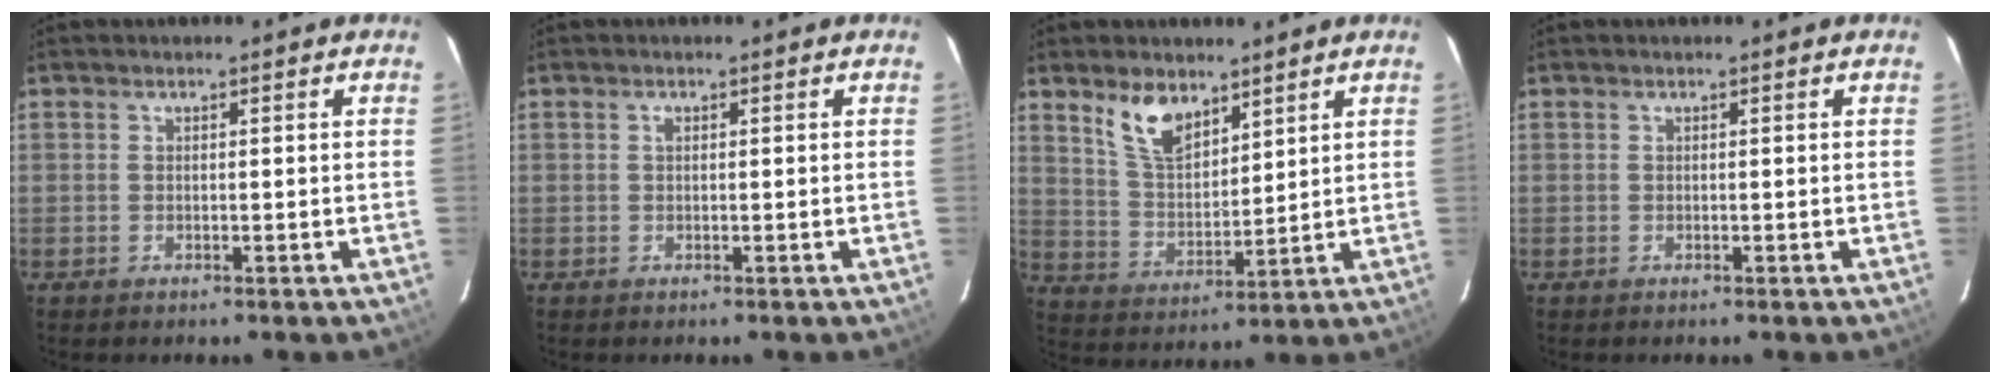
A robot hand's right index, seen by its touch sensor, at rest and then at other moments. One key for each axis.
{"total": 0.7, "fx": 0.2, "fy": 0.5, "fz": 0.4, "tx": -0.008, "ty": 0.002, "tz": 0.002}
{"total": 8.9, "fx": 6.0, "fy": 4.3, "fz": 5.1, "tx": -0.093, "ty": 0.007, "tz": 0.123}
{"total": 0.0}